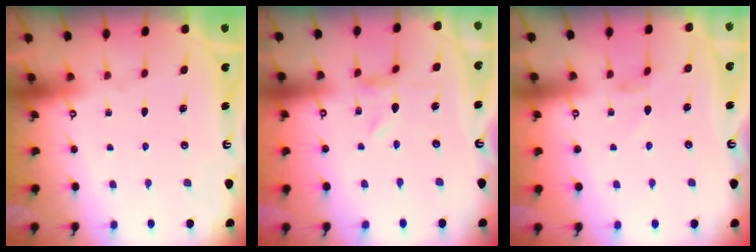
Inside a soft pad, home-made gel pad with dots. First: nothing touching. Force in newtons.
{"total": 0.7, "press": 0.7, "slide": 0.2}
{"total": 1.8, "press": 1.7, "slide": 0.3}